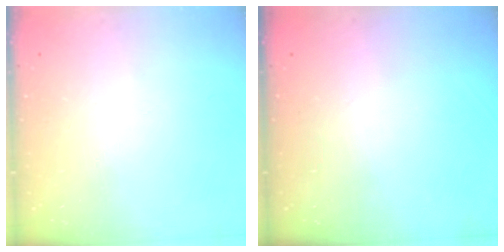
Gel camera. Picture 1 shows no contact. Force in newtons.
{"total": 0.0}